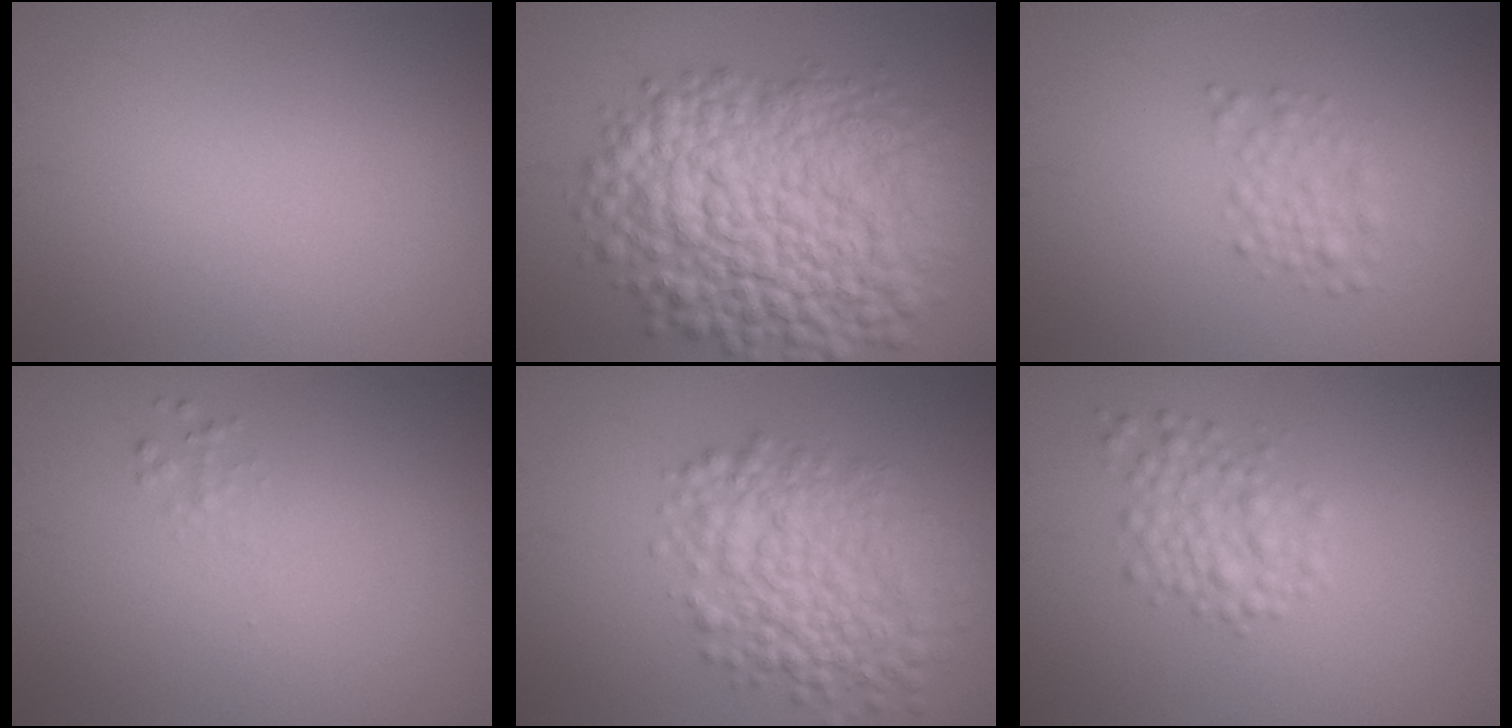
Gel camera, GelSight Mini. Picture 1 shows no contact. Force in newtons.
{"total": 12.8, "press": 12.8, "slide": 0.4}
{"total": 1.9, "press": 1.8, "slide": 0.1}
{"total": 0.6, "press": 0.6, "slide": 0.0}
{"total": 6.7, "press": 6.7, "slide": 0.2}
{"total": 2.6, "press": 2.6, "slide": 0.1}